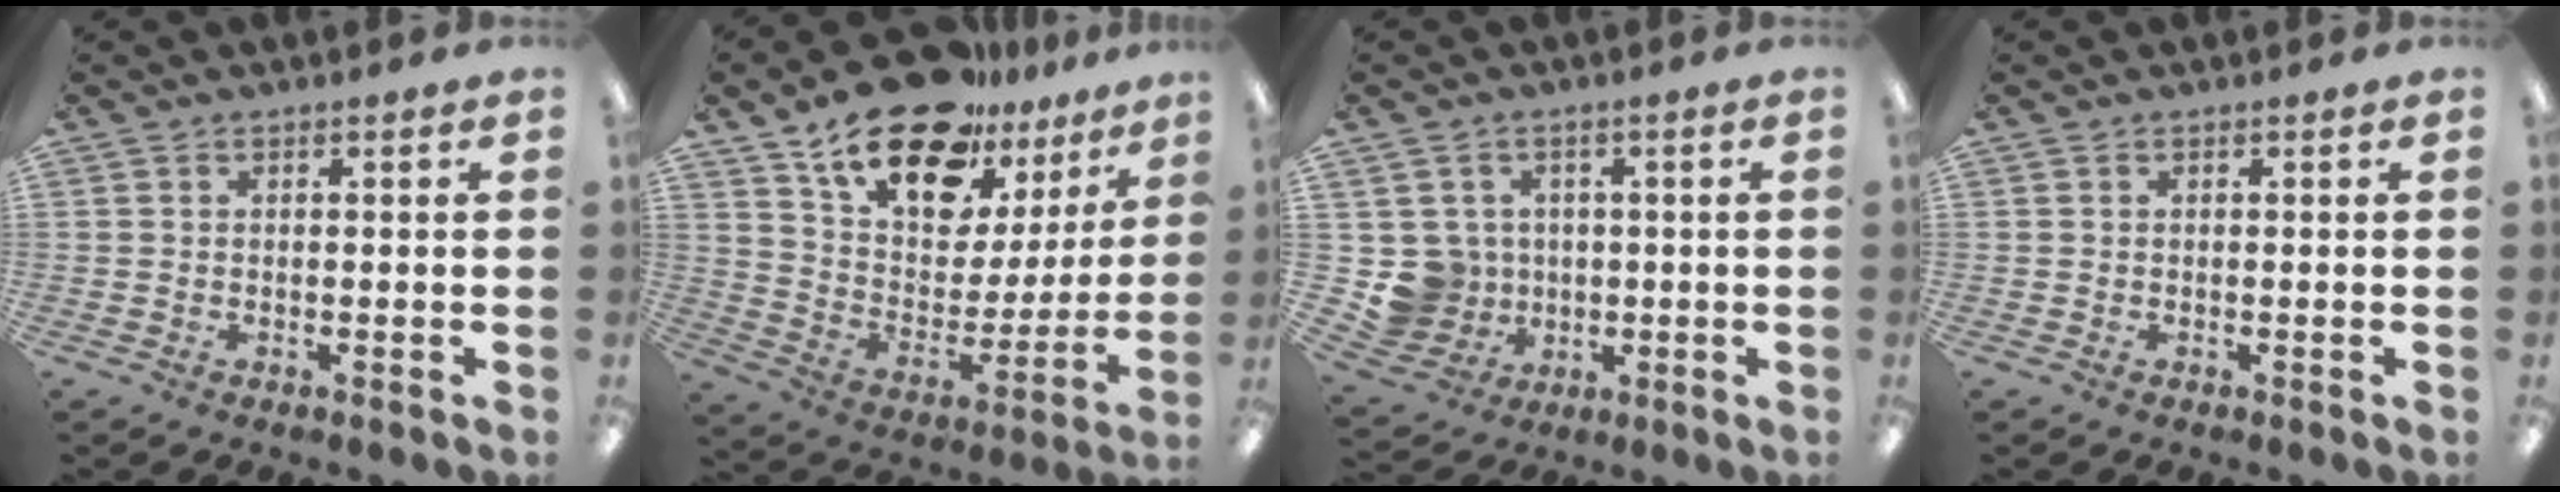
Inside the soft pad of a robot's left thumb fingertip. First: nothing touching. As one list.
[{"total": 20.5, "force": [15.3, 9.4, 9.8], "torque": [-0.170, -0.102, 0.271]}, {"total": 7.1, "force": [0.6, 7.1, 0.6], "torque": [-0.034, 0.000, 0.023]}, {"total": 0.0}]